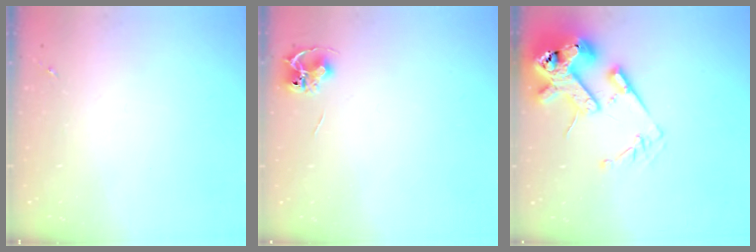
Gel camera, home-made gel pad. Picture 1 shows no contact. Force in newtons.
{"total": 6.5, "press": 6.5, "slide": 0.5}
{"total": 18.0, "press": 17.9, "slide": 2.6}